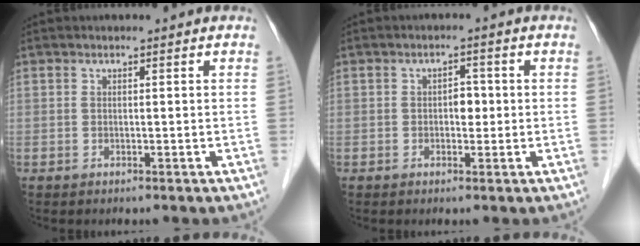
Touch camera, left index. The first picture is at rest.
{"total": 2.2, "force": [-0.5, 1.4, 1.7], "torque": [-0.020, 0.000, -0.009]}